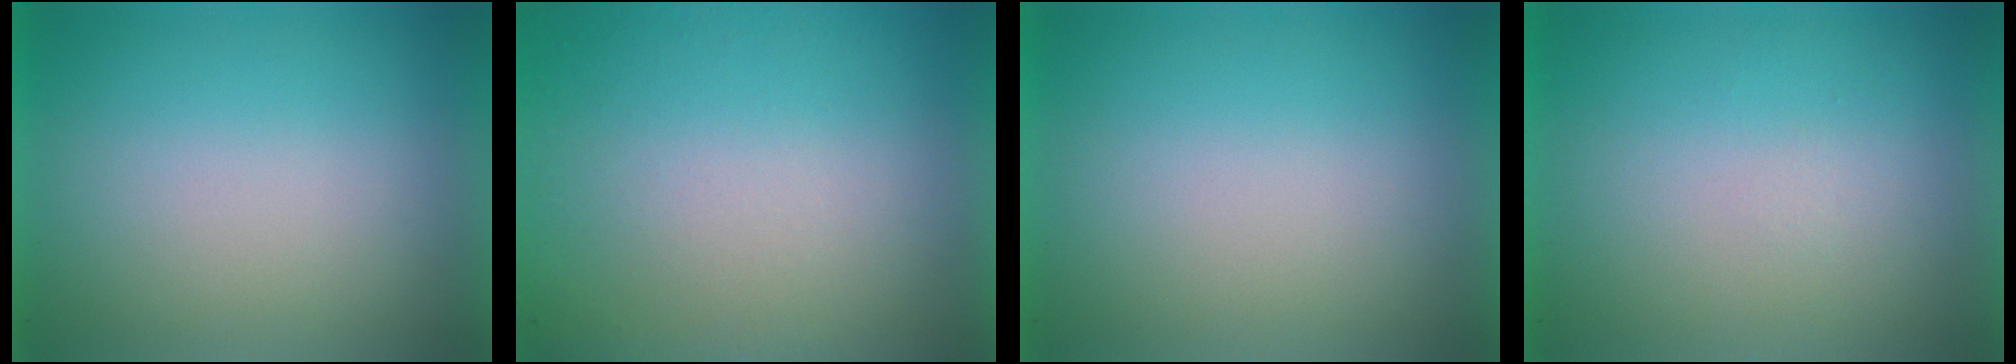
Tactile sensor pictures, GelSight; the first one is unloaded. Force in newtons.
{"total": 6.0}
{"total": 0.0}
{"total": 1.0}